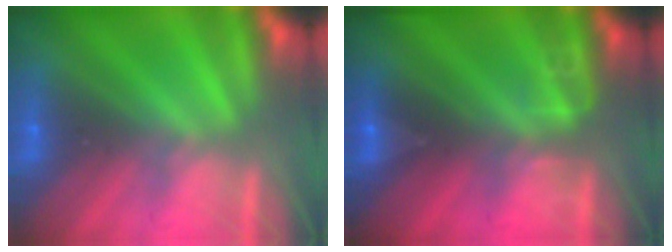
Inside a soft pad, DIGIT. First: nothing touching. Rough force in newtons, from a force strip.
{"total": 2.8}